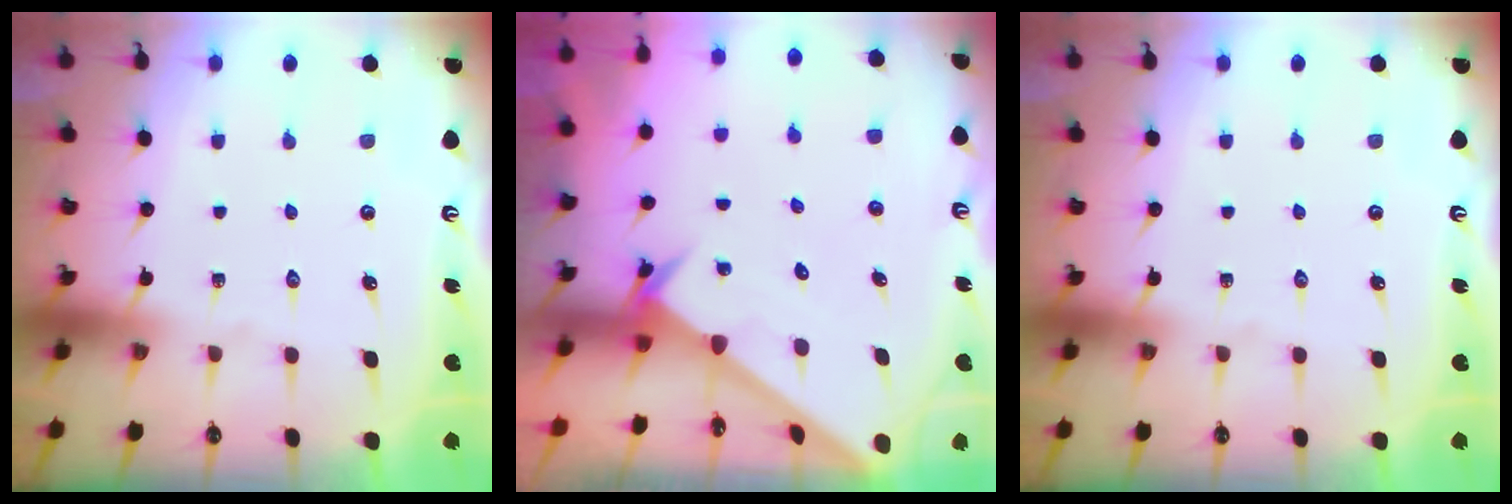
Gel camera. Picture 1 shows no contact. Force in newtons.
{"total": 2.5, "press": 2.5, "slide": 0.2}
{"total": 0.0}